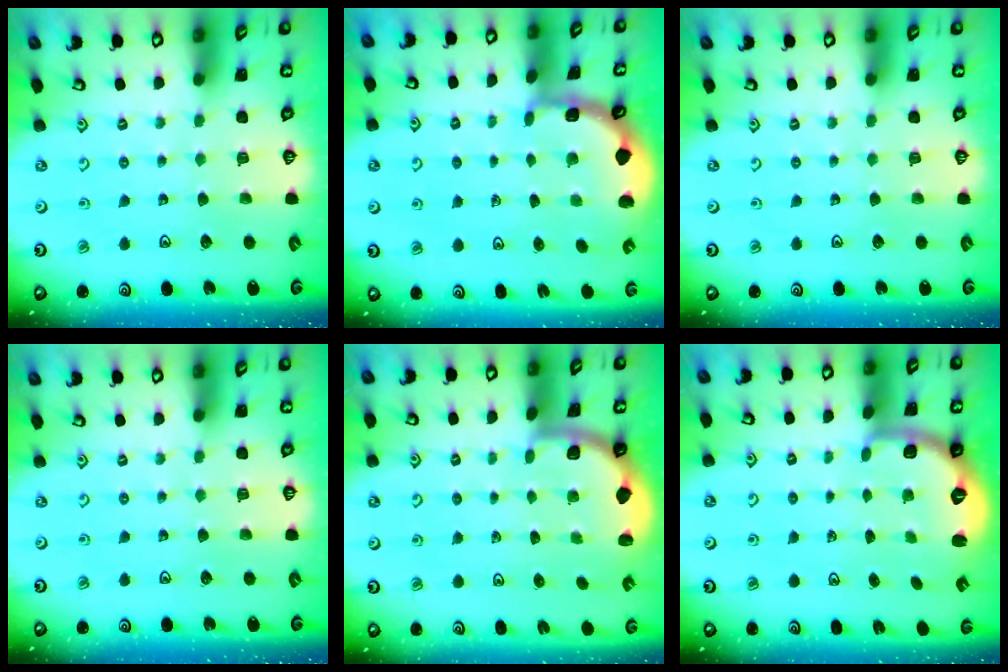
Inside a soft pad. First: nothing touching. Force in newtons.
{"total": 1.9, "press": 1.9, "slide": 0.2}
{"total": 0.0}
{"total": 0.0}
{"total": 1.8, "press": 1.7, "slide": 0.3}
{"total": 2.7, "press": 1.6, "slide": 2.2}